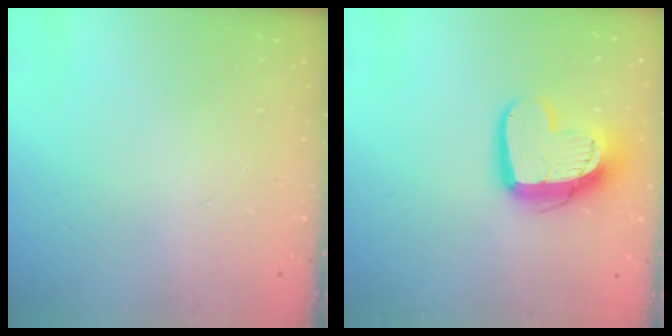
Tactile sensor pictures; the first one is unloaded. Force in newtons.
{"total": 14.6, "press": 14.6, "slide": 1.1}